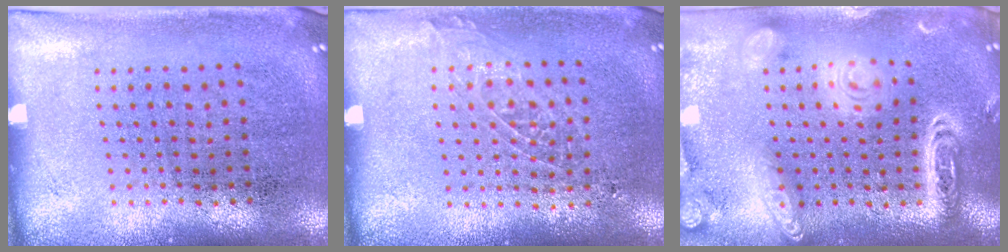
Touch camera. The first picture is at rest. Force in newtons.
{"total": 0.9, "press": 0.9, "slide": 0.2}
{"total": 3.8, "press": 3.8, "slide": 0.3}